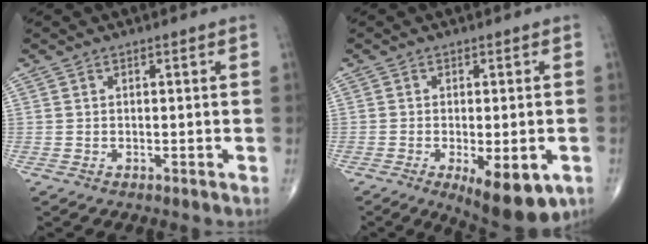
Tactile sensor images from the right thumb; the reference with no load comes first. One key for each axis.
{"total": 11.6, "fx": -4.7, "fy": 4.5, "fz": 9.6, "tx": -0.124, "ty": -0.007, "tz": -0.057}